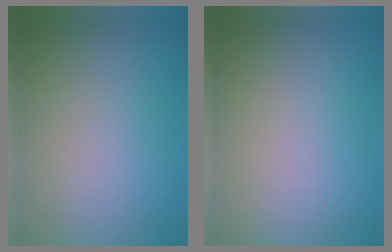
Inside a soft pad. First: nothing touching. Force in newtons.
{"total": 0.0}